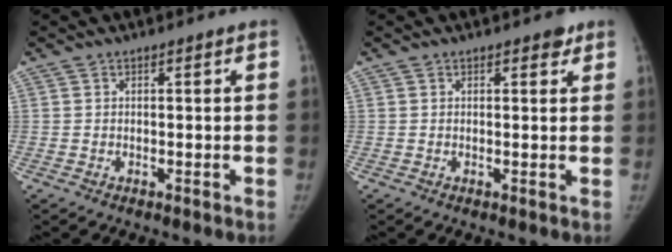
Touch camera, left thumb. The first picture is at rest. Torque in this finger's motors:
{"motor_torque": [0.54, -0.09, 0.46, -0.51, 0.13]}